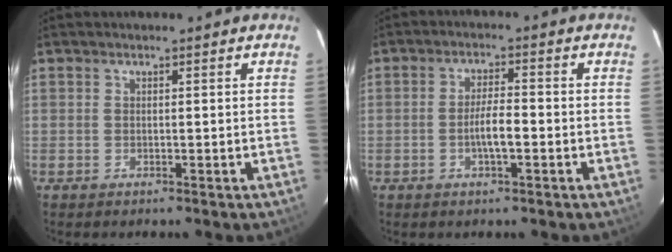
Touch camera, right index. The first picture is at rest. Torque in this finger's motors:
{"motor_torque": [1.12, -0.29, 0.51, 0.11]}